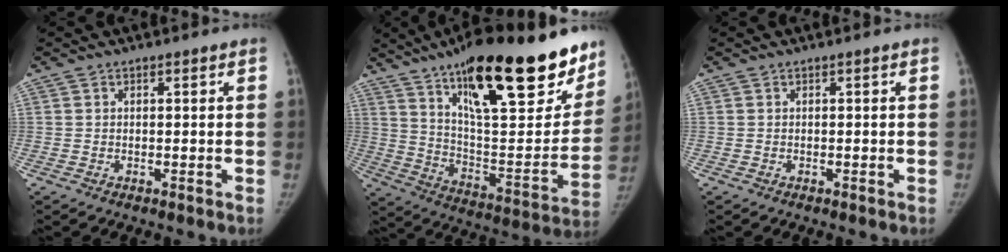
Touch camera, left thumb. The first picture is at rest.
{"total": 33.5, "force": [20.8, 10.3, 24.2], "torque": [-0.318, -0.069, 0.322]}
{"total": 0.0}